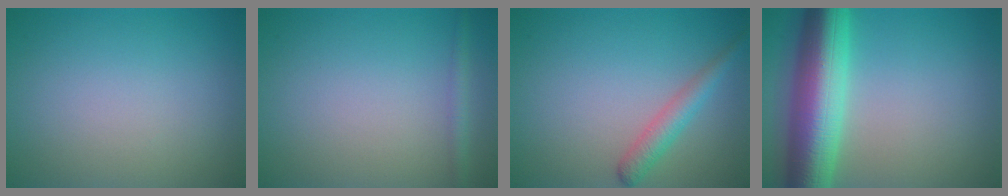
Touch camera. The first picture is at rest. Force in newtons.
{"total": 1.3, "press": 1.3, "slide": 0.1}
{"total": 2.5, "press": 2.5, "slide": 0.1}
{"total": 9.9, "press": 9.9, "slide": 0.3}